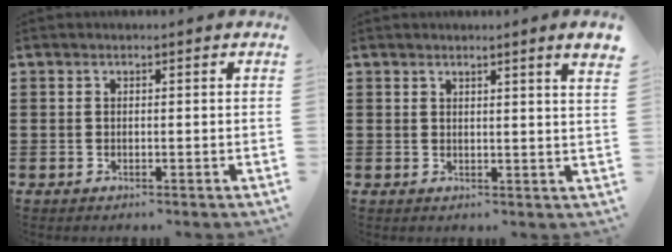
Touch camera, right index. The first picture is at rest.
{"total": 2.1, "force": [1.6, -0.7, 1.0], "torque": [-0.021, -0.007, 0.029]}